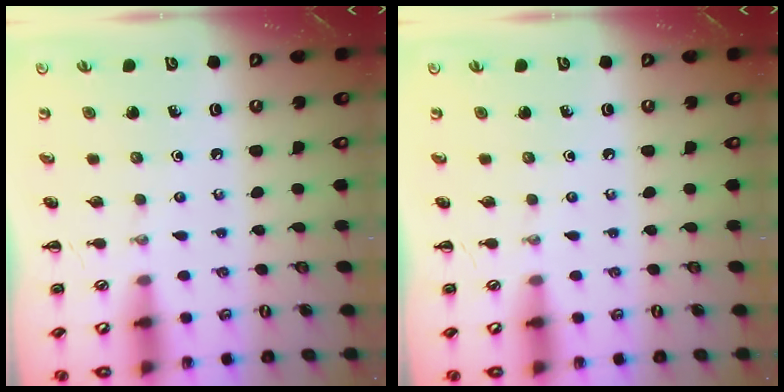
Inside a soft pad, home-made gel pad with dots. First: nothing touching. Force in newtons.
{"total": 0.0}